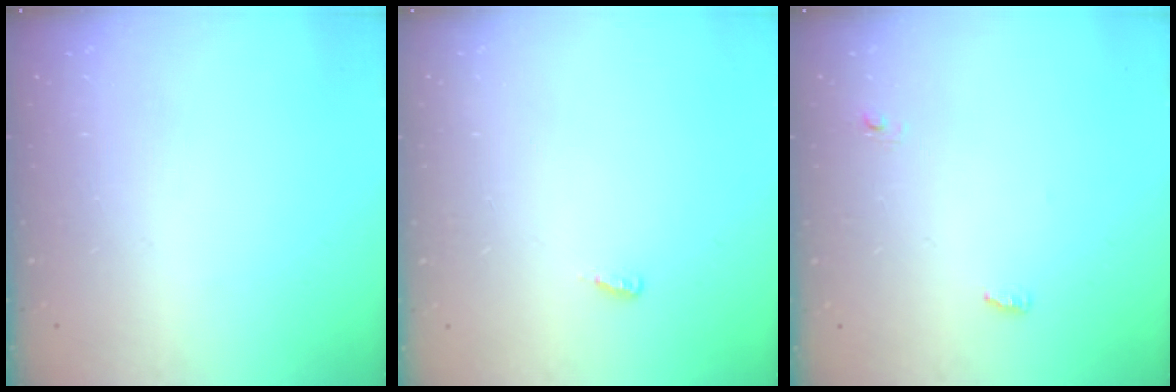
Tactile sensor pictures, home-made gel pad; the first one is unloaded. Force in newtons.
{"total": 4.4, "press": 2.2, "slide": 3.9}
{"total": 3.5, "press": 3.4, "slide": 0.9}